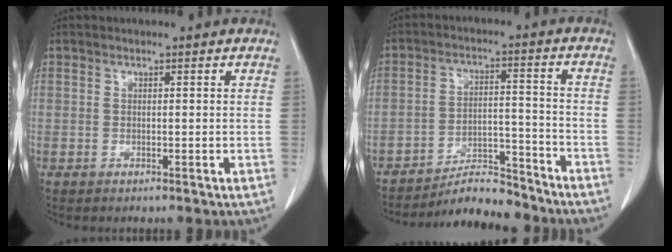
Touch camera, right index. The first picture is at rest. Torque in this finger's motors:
{"motor_torque": [0.02, 0.03, 0.07, 0.00]}